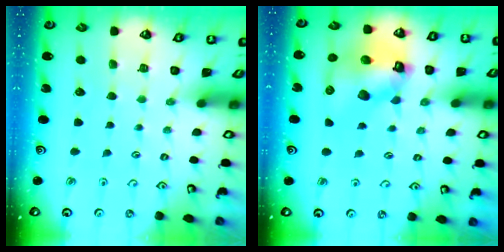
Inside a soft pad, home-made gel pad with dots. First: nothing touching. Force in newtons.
{"total": 12.9, "press": 12.8, "slide": 1.8}